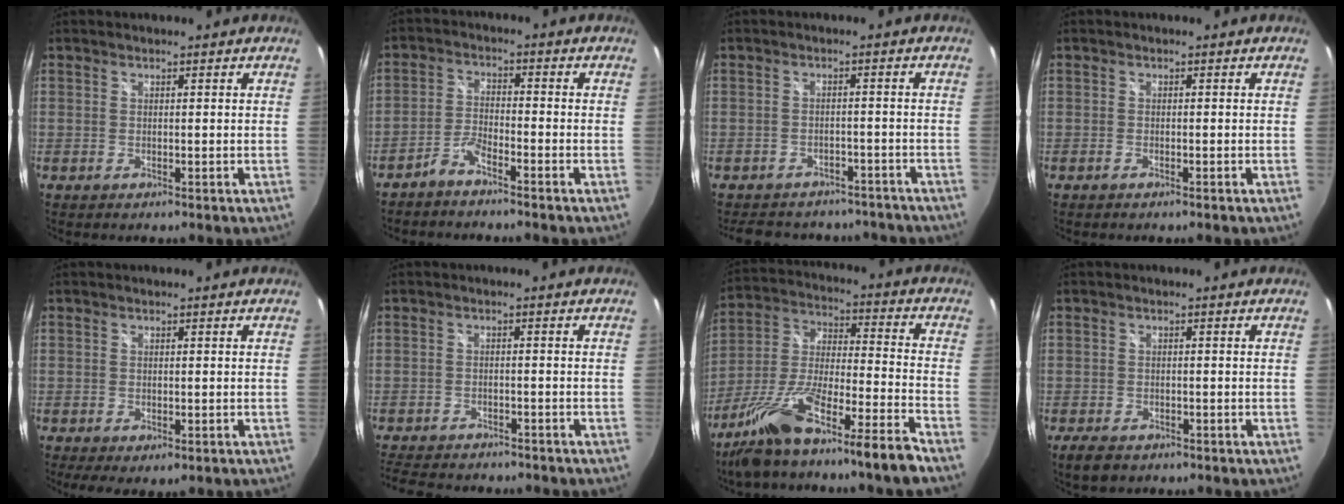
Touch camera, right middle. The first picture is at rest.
{"total": 3.5, "force": [-2.9, 0.7, 1.8], "torque": [-0.058, 0.011, -0.062]}
{"total": 15.9, "force": [-13.3, 6.7, 5.4], "torque": [-0.113, 0.014, -0.162]}
{"total": 0.7, "force": [-0.6, 0.1, 0.3], "torque": [-0.007, -0.001, -0.013]}
{"total": 4.2, "force": [-1.9, 2.1, 3.1], "torque": [-0.054, -0.019, -0.022]}
{"total": 11.6, "force": [-10.1, 3.6, 4.4], "torque": [-0.106, -0.014, -0.152]}
{"total": 17.5, "force": [-13.3, -0.2, 11.4], "torque": [-0.208, -0.017, -0.240]}
{"total": 4.1, "force": [-2.8, 2.1, 2.0], "torque": [-0.050, -0.011, -0.046]}